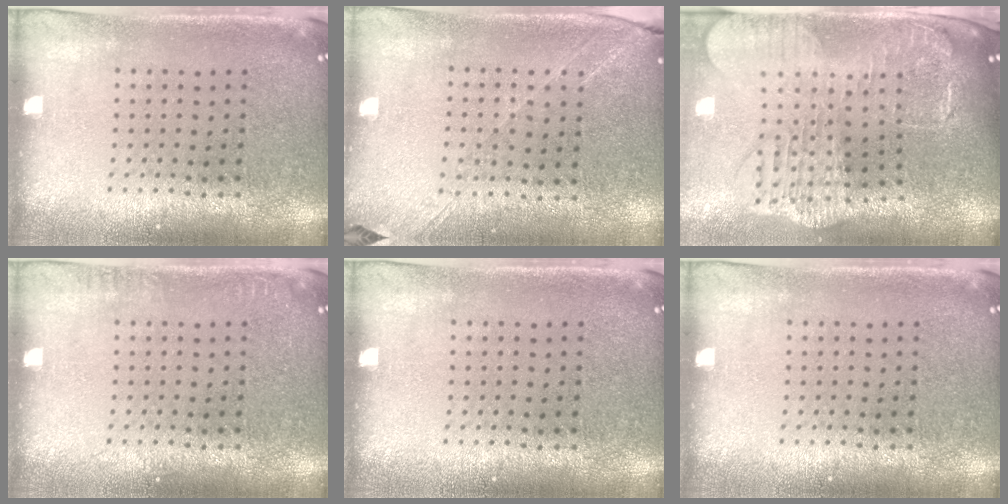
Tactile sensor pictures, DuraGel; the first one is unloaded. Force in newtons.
{"total": 1.3, "press": 1.3, "slide": 0.4}
{"total": 3.0, "press": 2.5, "slide": 1.6}
{"total": 0.7, "press": 0.7, "slide": 0.1}
{"total": 0.0}
{"total": 0.0}